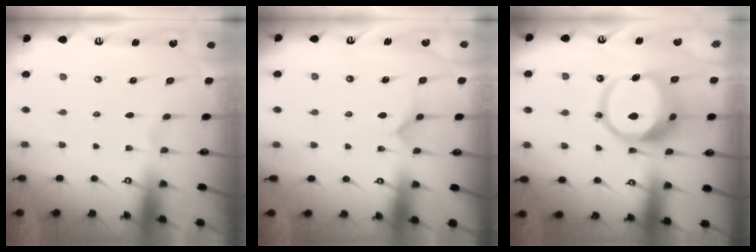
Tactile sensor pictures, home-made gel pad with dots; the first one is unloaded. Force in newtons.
{"total": 3.9, "press": 3.9, "slide": 0.4}
{"total": 14.8, "press": 14.6, "slide": 2.0}